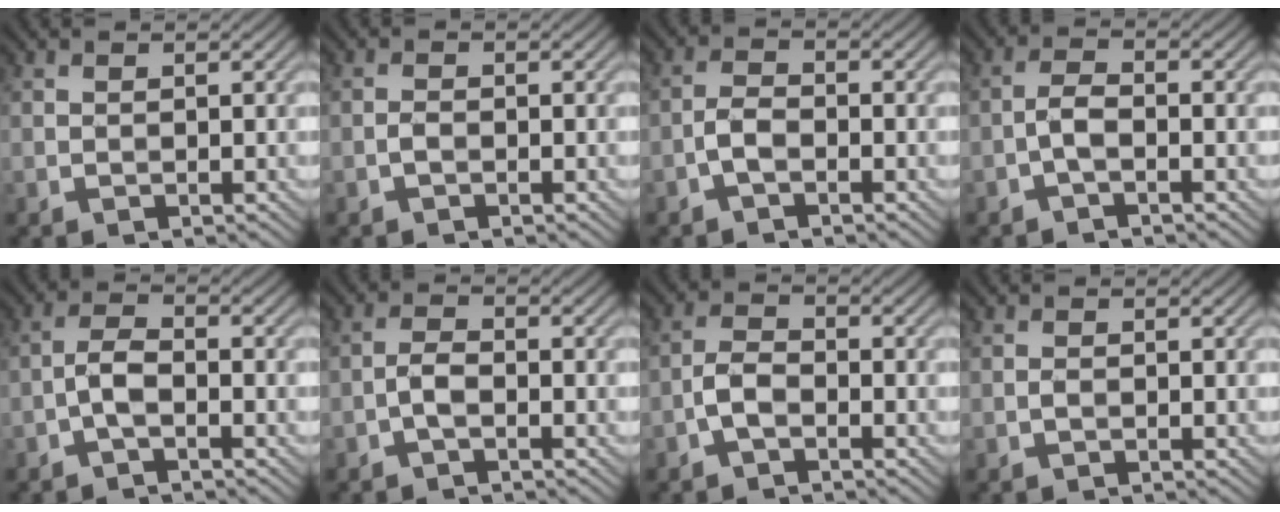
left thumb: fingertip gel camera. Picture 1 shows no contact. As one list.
[{"total": 1.1, "force": [-0.6, 0.5, 0.7], "torque": [-0.014, 0.003, -0.013]}, {"total": 2.5, "force": [-1.4, 1.2, 1.8], "torque": [-0.037, 0.006, -0.034]}, {"total": 2.5, "force": [-1.2, 0.8, 2.0], "torque": [-0.042, 0.006, -0.031]}, {"total": 3.1, "force": [-1.5, 1.1, 2.5], "torque": [-0.054, 0.008, -0.039]}, {"total": 2.4, "force": [-1.2, 0.8, 1.8], "torque": [-0.038, 0.006, -0.030]}, {"total": 3.2, "force": [-1.7, 1.5, 2.2], "torque": [-0.044, 0.007, -0.043]}, {"total": 0.7, "force": [-0.3, 0.3, 0.5], "torque": [-0.009, 0.001, -0.007]}]